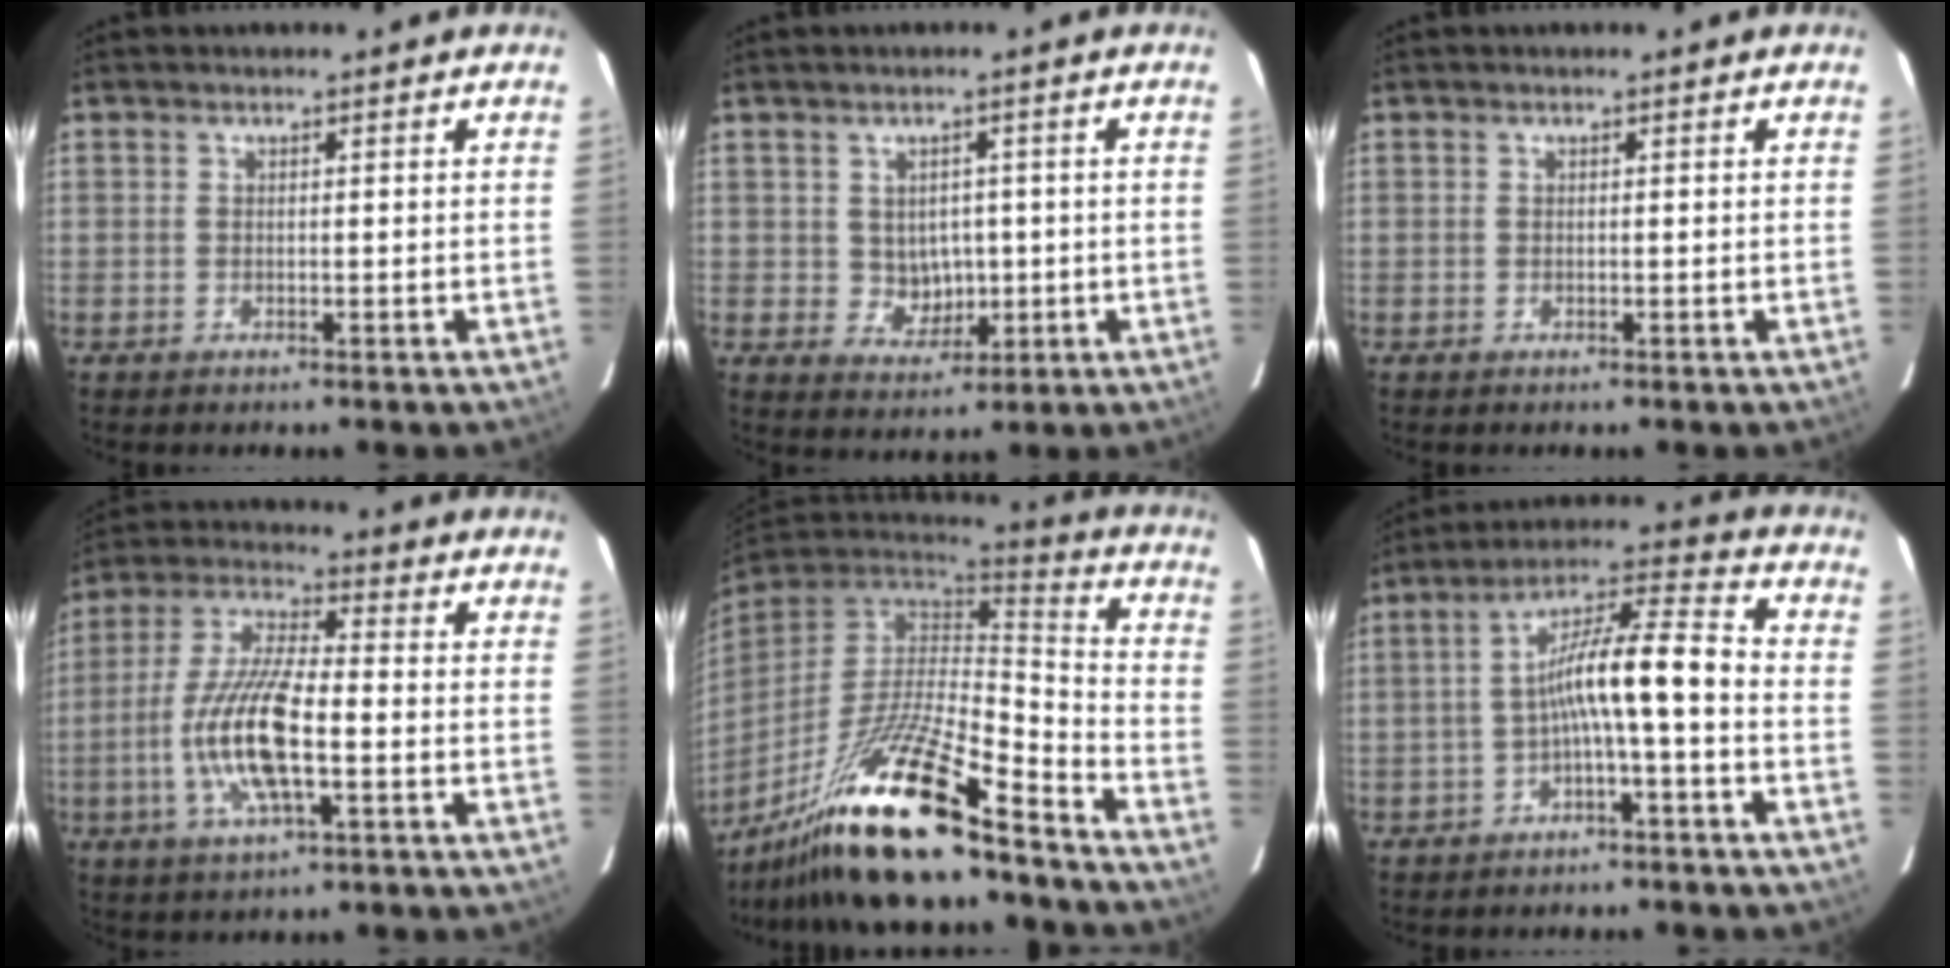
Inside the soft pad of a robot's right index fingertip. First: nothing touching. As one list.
[{"total": 4.7, "force": [0.2, 4.3, 1.8], "torque": [-0.035, 0.008, 0.017]}, {"total": 0.0}, {"total": 14.3, "force": [-3.4, 3.9, 13.3], "torque": [-0.276, -0.003, -0.069]}, {"total": 22.6, "force": [-16.7, 4.0, 14.7], "torque": [-0.290, -0.033, -0.298]}, {"total": 10.0, "force": [-3.0, 1.0, 9.5], "torque": [-0.181, 0.025, -0.051]}]